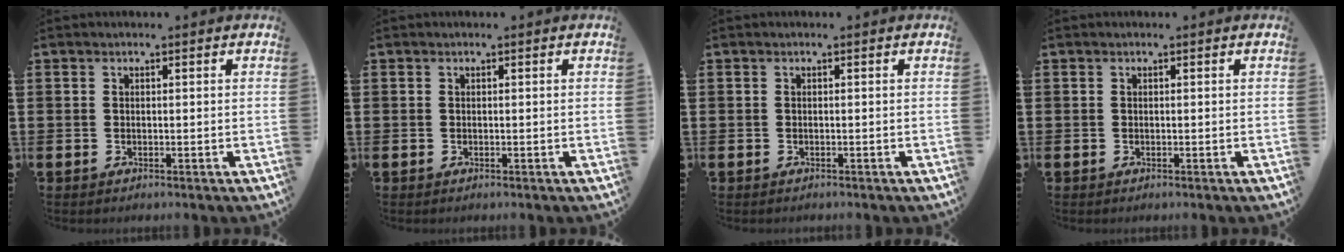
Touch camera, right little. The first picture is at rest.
{"total": 0.0}
{"total": 0.0}
{"total": 0.0}